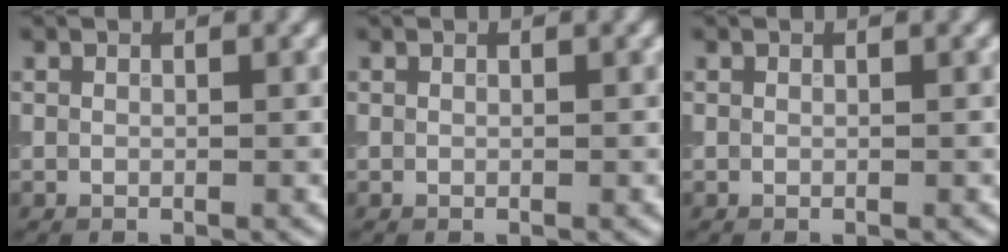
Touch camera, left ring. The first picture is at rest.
{"total": 0.0}
{"total": 0.0}